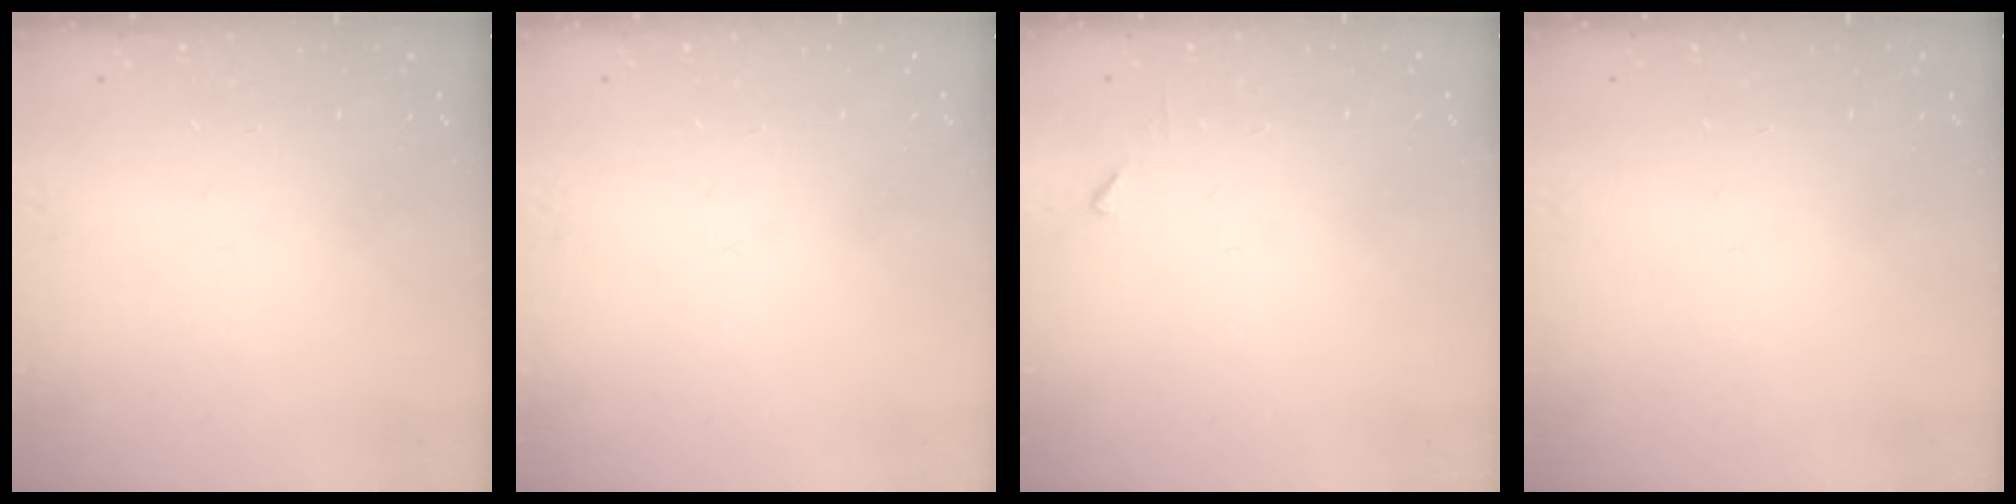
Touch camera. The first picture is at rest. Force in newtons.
{"total": 0.0}
{"total": 3.2, "press": 3.2, "slide": 0.3}
{"total": 0.0}